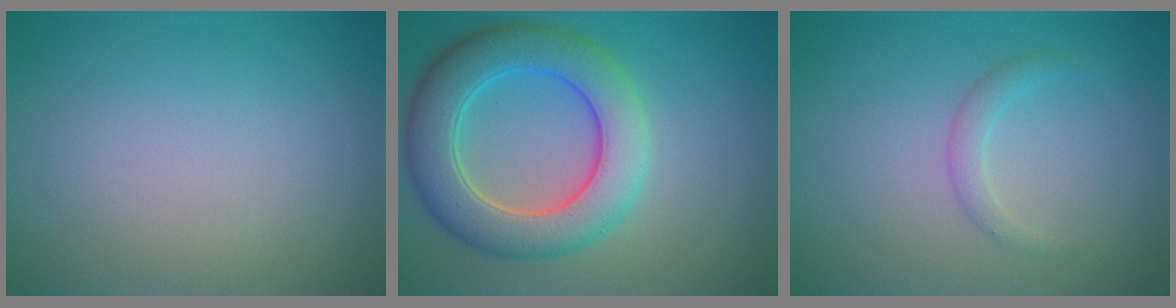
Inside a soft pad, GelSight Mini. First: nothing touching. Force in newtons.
{"total": 7.4, "press": 7.4, "slide": 0.3}
{"total": 0.9, "press": 0.9, "slide": 0.0}